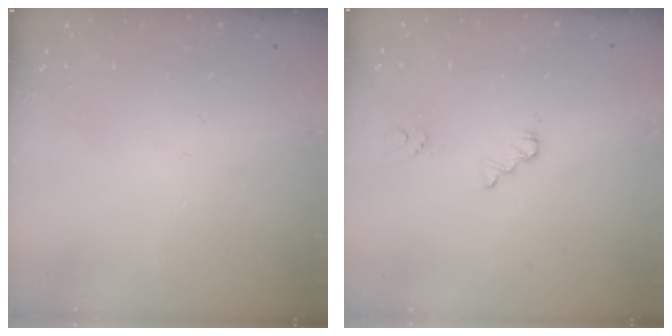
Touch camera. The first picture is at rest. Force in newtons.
{"total": 1.1, "press": 1.1, "slide": 0.1}